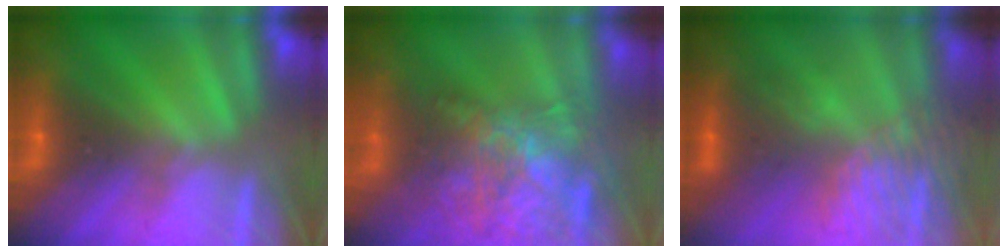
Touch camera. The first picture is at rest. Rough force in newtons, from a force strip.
{"total": 10.5}
{"total": 3.4}